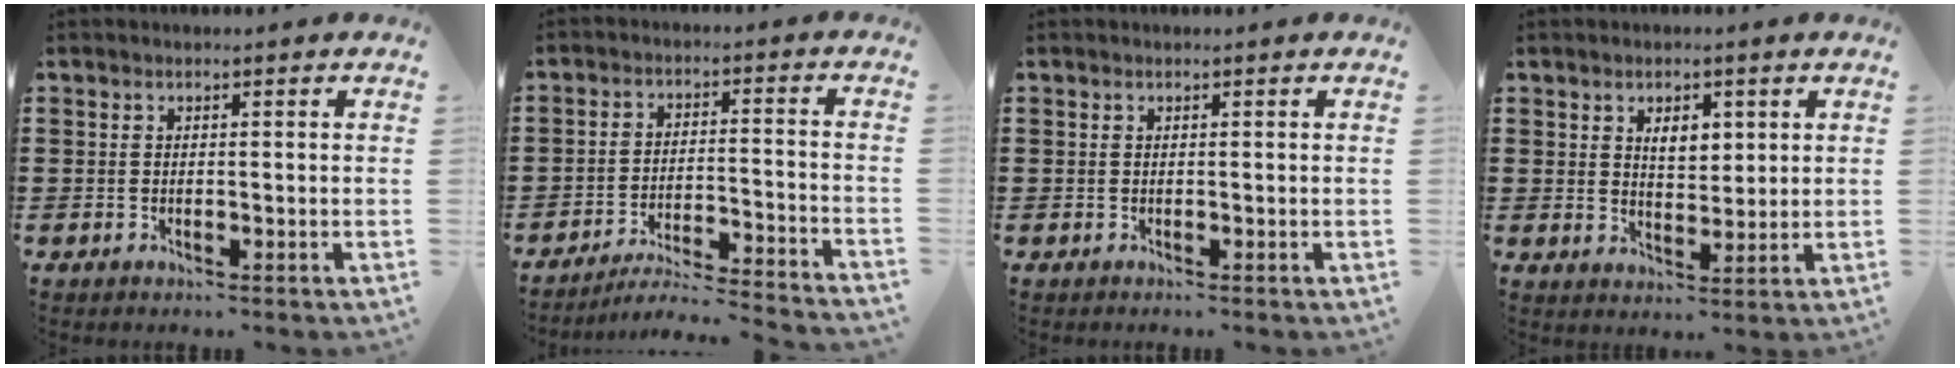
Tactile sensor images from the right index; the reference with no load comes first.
{"total": 5.4, "force": [-5.2, -0.3, 1.6], "torque": [-0.036, -0.013, -0.105]}
{"total": 0.0}
{"total": 3.9, "force": [1.7, 2.4, 2.6], "torque": [-0.044, 0.006, 0.024]}